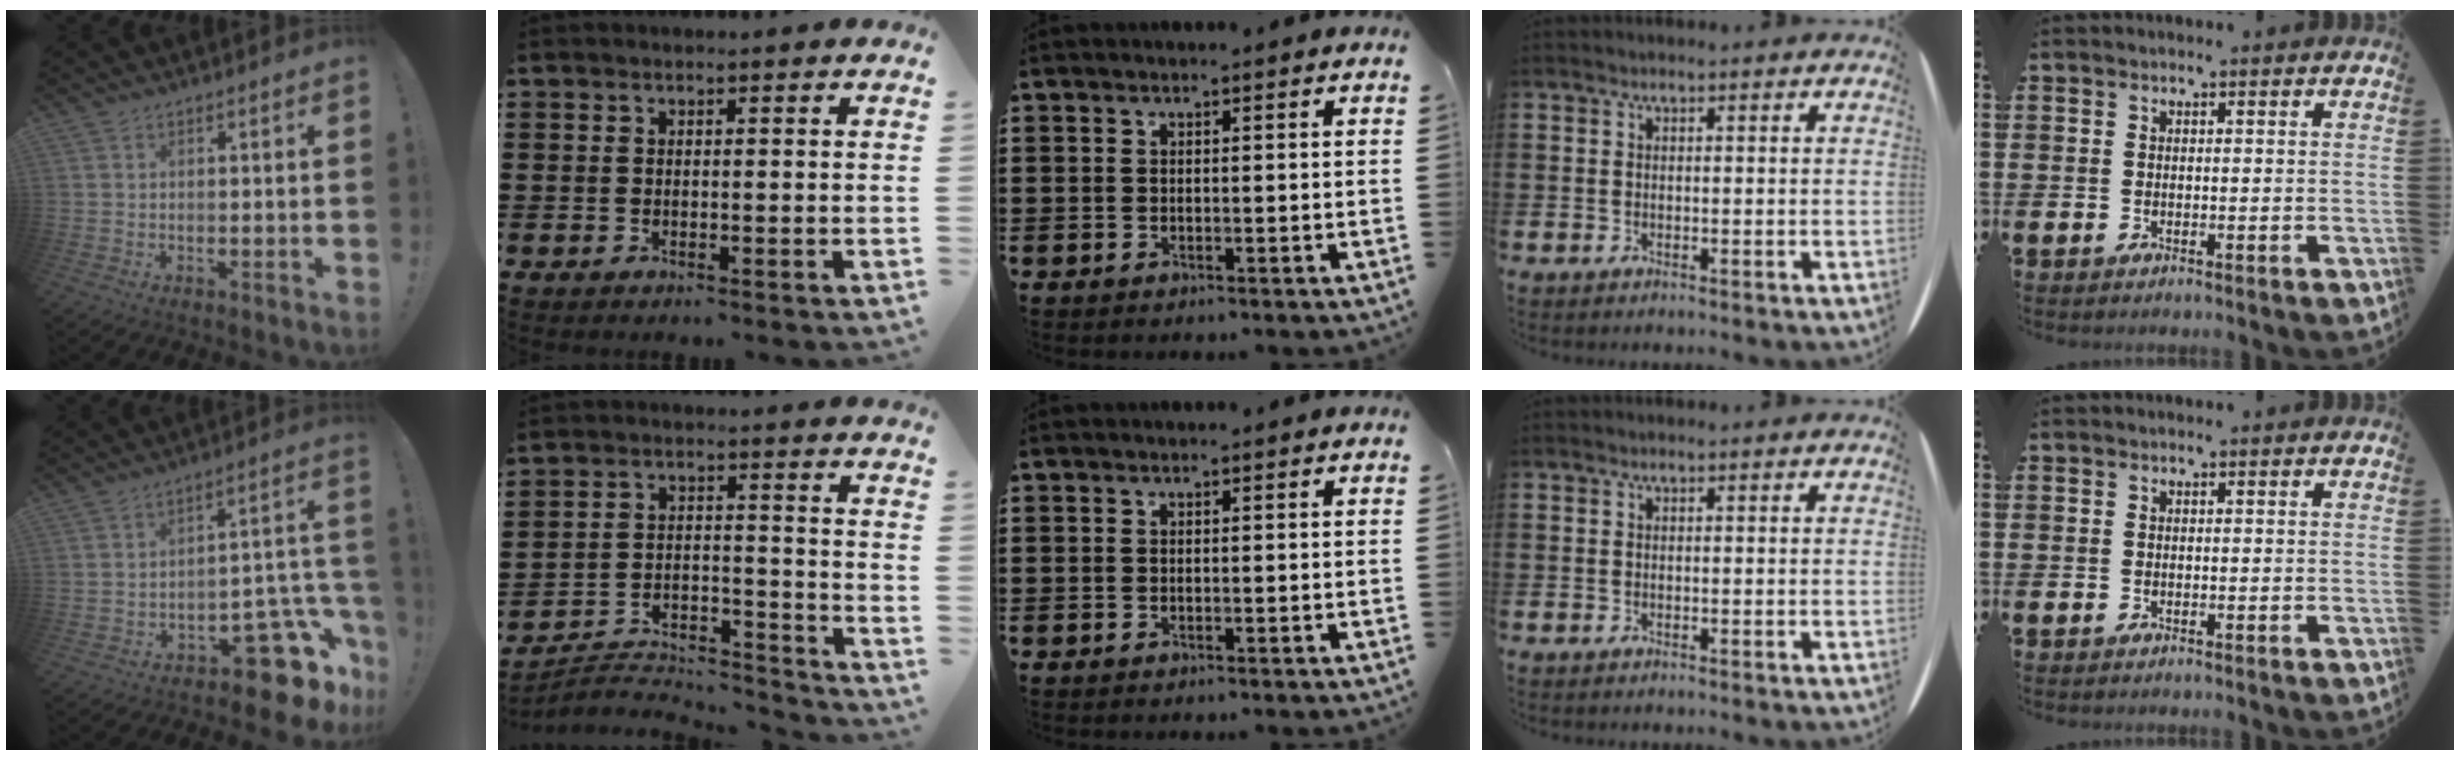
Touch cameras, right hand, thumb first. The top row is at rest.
{"thumb": {"total": 15.4, "force": [-9.1, 6.3, 10.7], "torque": [-0.096, 0.050, -0.142]}, "index": {"total": 4.8, "force": [-4.7, 0.7, 0.8], "torque": [-0.015, 0.004, -0.097]}}